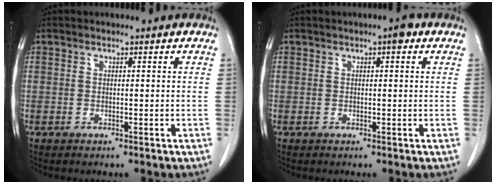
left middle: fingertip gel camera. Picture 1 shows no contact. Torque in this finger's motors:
{"motor_torque": [0.40, -0.40, 0.11, 0.03]}